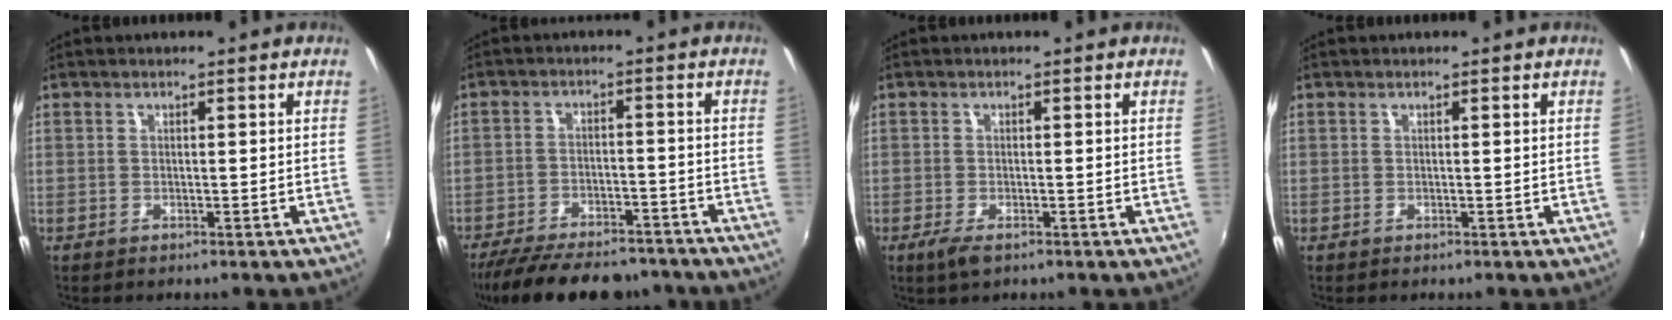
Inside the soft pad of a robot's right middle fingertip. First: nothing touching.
{"total": 19.1, "force": [-15.9, 6.5, 8.5], "torque": [-0.177, -0.016, -0.226]}
{"total": 2.8, "force": [-1.6, 0.9, 2.0], "torque": [-0.042, -0.011, -0.028]}
{"total": 0.0}